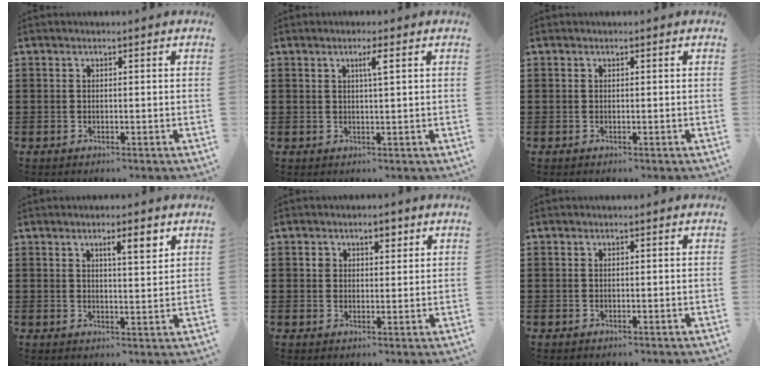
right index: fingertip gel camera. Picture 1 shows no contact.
{"total": 2.4, "force": [0.9, 0.0, 2.2], "torque": [-0.045, 0.000, 0.013]}
{"total": 0.0}
{"total": 3.9, "force": [2.1, 0.8, 3.2], "torque": [-0.051, -0.001, 0.031]}
{"total": 2.4, "force": [1.1, 1.7, 1.2], "torque": [-0.022, 0.005, 0.016]}
{"total": 0.0}